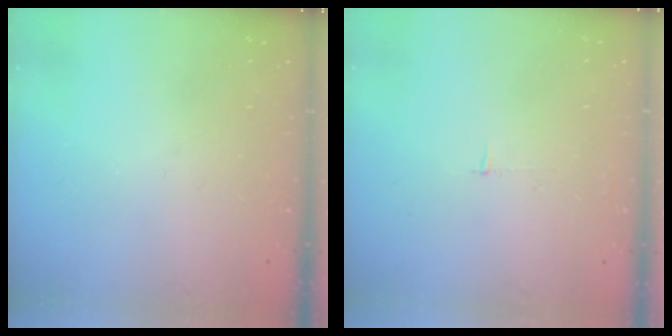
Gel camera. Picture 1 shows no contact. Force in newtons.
{"total": 2.5, "press": 2.5, "slide": 0.2}